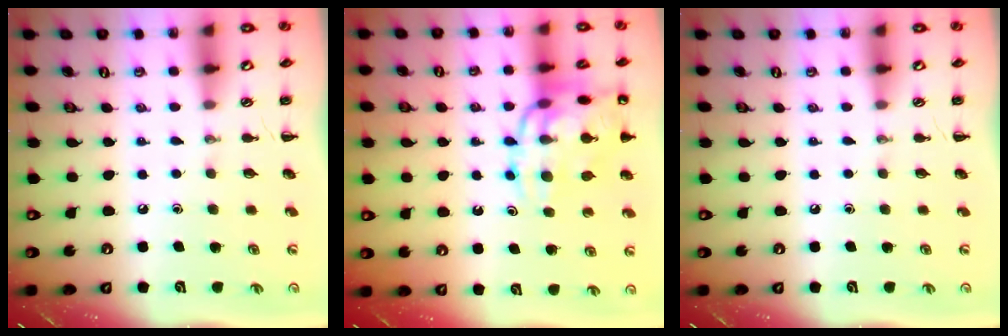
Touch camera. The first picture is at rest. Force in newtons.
{"total": 17.4, "press": 17.2, "slide": 2.9}
{"total": 0.0}